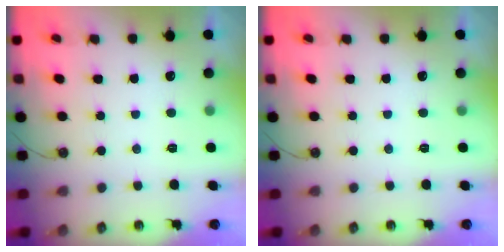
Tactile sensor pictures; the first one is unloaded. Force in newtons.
{"total": 0.0}